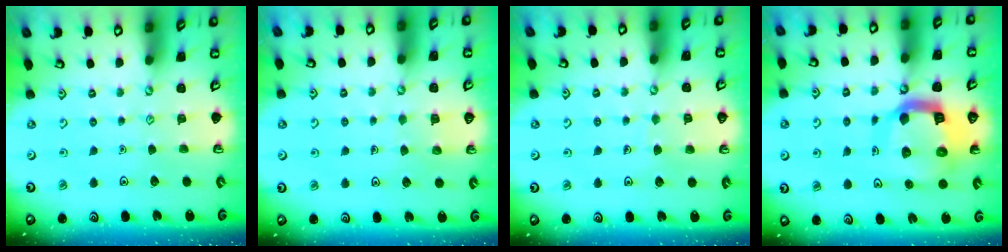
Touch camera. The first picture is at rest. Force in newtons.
{"total": 3.9, "press": 3.8, "slide": 0.3}
{"total": 5.3, "press": 5.2, "slide": 0.4}
{"total": 16.1, "press": 15.9, "slide": 2.0}